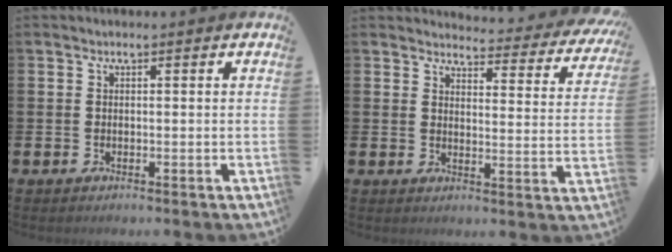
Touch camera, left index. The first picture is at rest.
{"total": 3.1, "force": [3.0, 0.7, 0.5], "torque": [-0.012, -0.034, 0.042]}